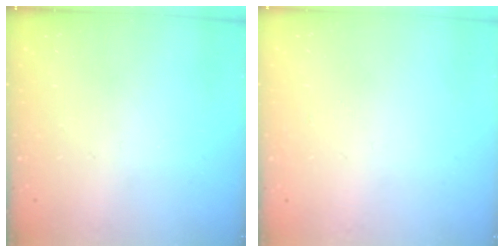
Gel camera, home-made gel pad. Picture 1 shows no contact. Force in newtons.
{"total": 0.9, "press": 0.9, "slide": 0.0}